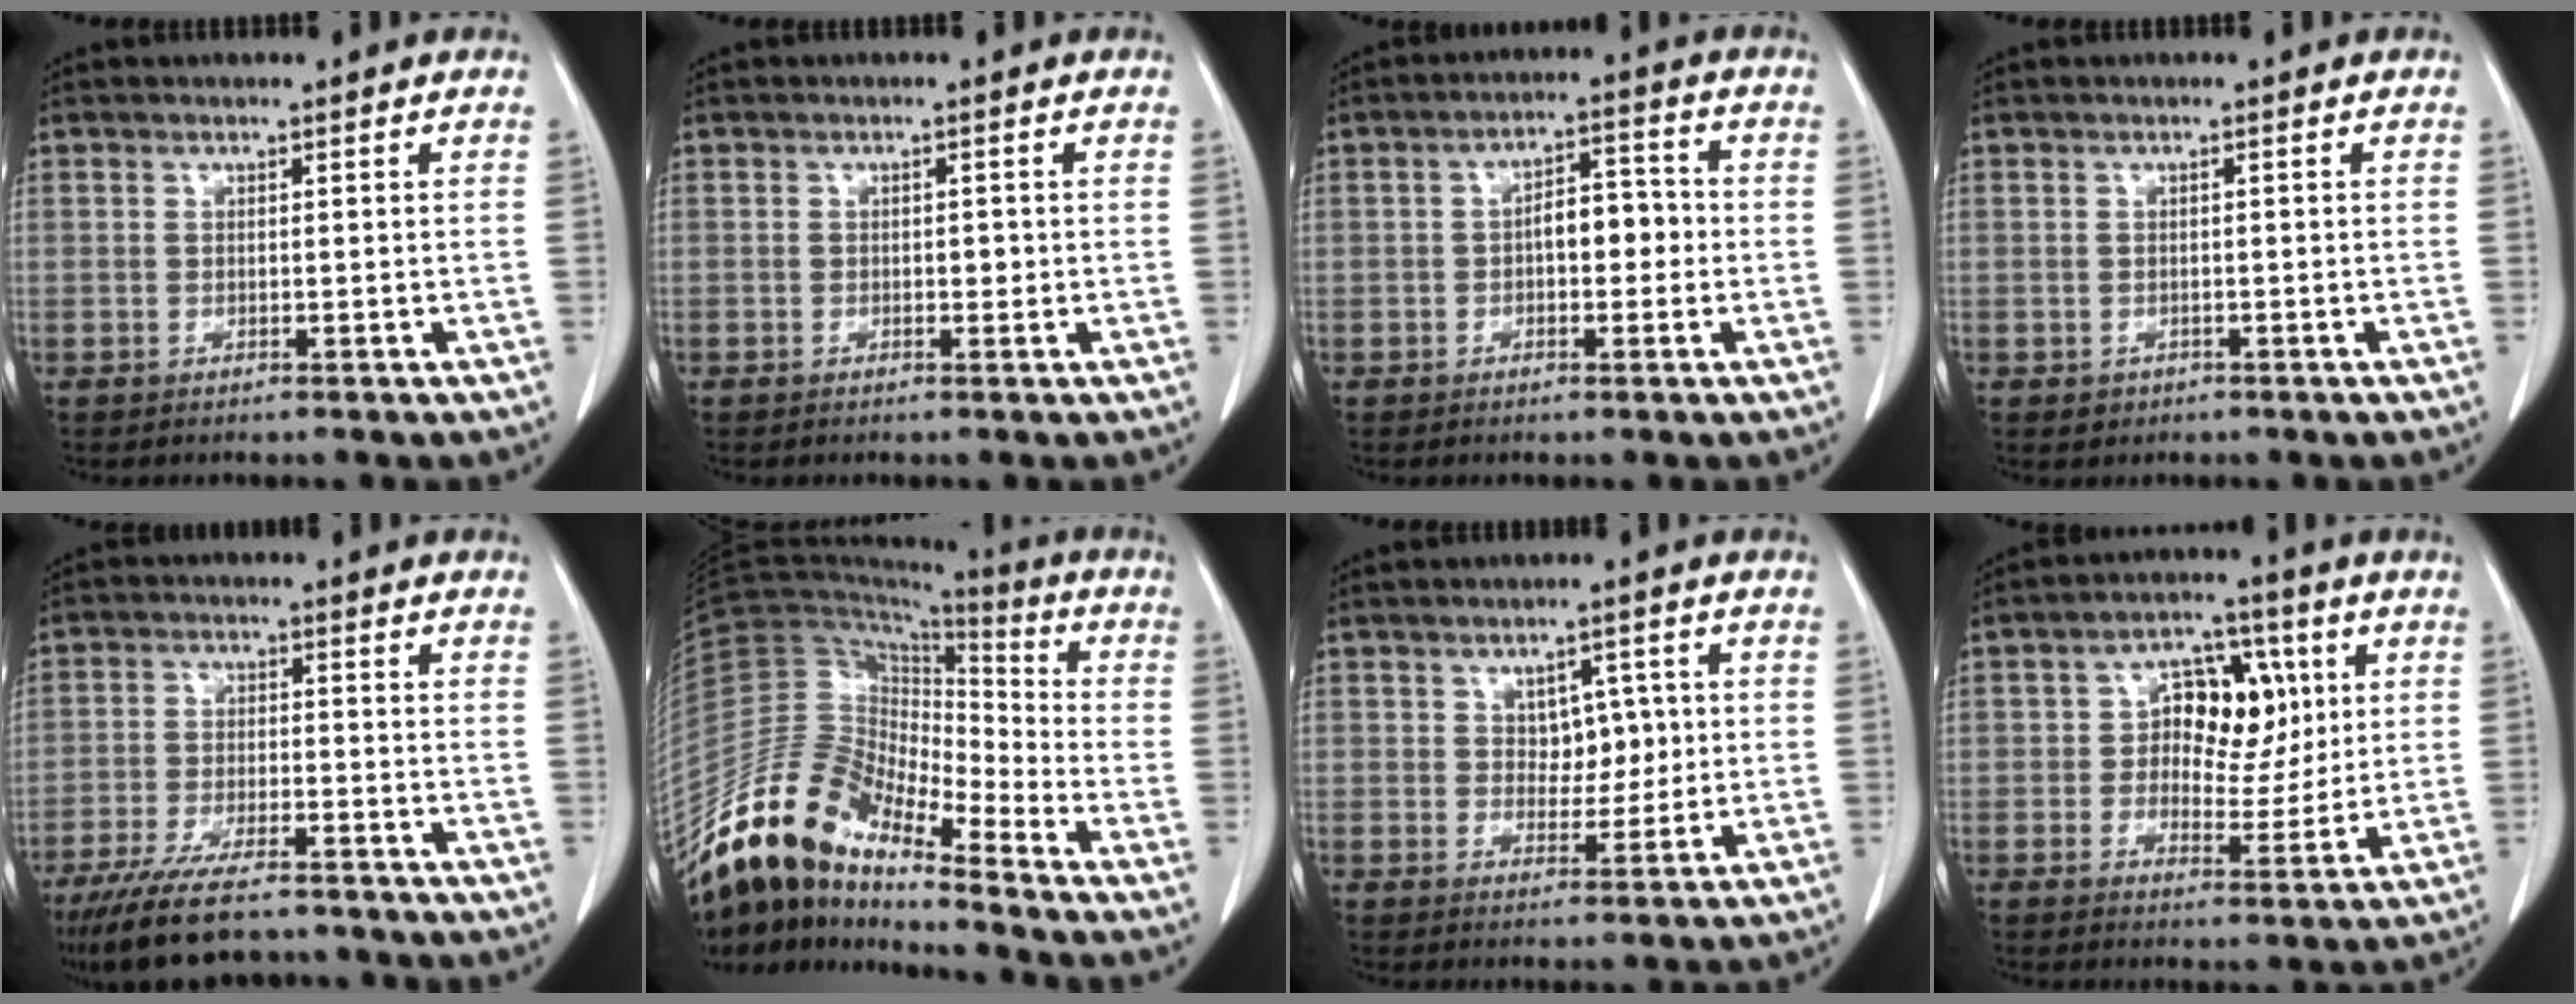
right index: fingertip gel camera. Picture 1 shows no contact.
{"total": 1.3, "force": [-0.1, 0.8, 1.0], "torque": [-0.013, 0.001, -0.001]}
{"total": 5.6, "force": [-0.5, 2.6, 5.0], "torque": [-0.081, 0.022, -0.009]}
{"total": 1.2, "force": [-0.4, 1.1, 0.4], "torque": [-0.004, 0.003, 0.001]}
{"total": 12.7, "force": [-10.4, 2.9, 6.5], "torque": [-0.112, -0.022, -0.168]}
{"total": 13.9, "force": [-12.0, 3.5, 6.2], "torque": [-0.118, 0.045, -0.228]}
{"total": 5.0, "force": [0.9, 3.2, 3.8], "torque": [-0.047, 0.007, 0.020]}
{"total": 9.4, "force": [1.9, 6.1, 6.9], "torque": [-0.096, 0.025, 0.034]}